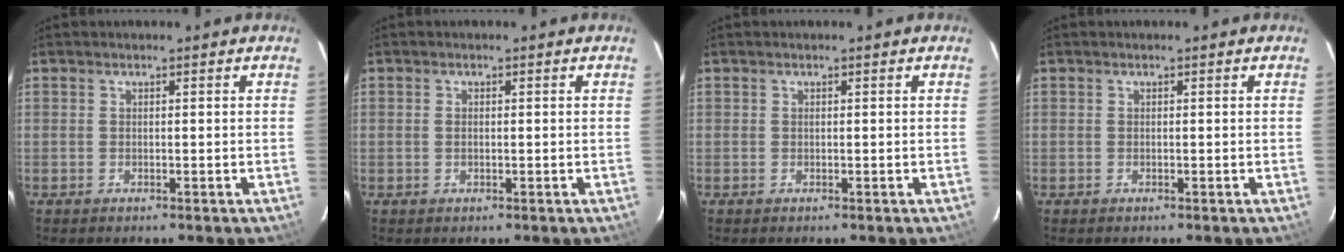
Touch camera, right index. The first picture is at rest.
{"total": 1.0, "force": [-0.1, 0.7, 0.8], "torque": [-0.015, 0.002, -0.002]}
{"total": 0.0}
{"total": 0.0}